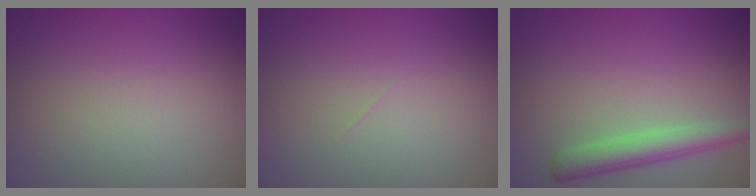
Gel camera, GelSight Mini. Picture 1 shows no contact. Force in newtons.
{"total": 0.0}
{"total": 3.2, "press": 3.2, "slide": 0.2}